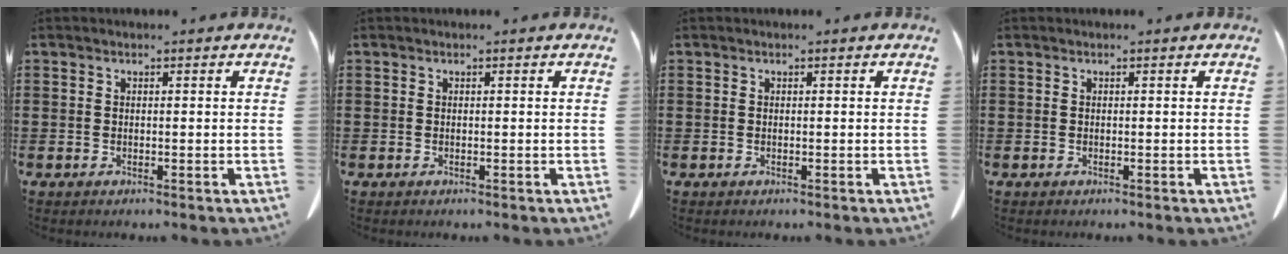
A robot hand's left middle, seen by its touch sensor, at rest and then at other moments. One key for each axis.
{"total": 0.0}
{"total": 0.0}
{"total": 0.0}